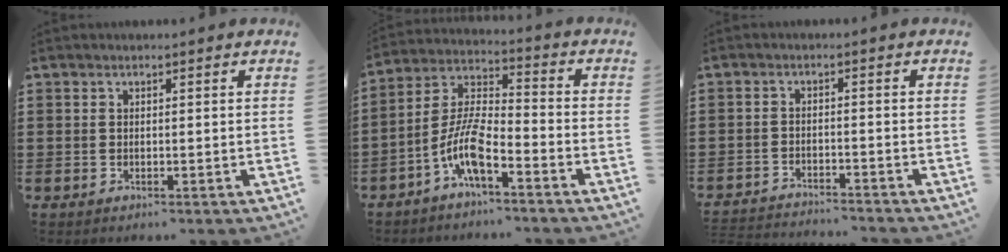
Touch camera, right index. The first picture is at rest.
{"total": 8.4, "force": [-5.1, 2.2, 6.2], "torque": [-0.152, -0.010, -0.105]}
{"total": 2.7, "force": [-2.7, -0.1, 0.0], "torque": [-0.005, -0.002, -0.058]}